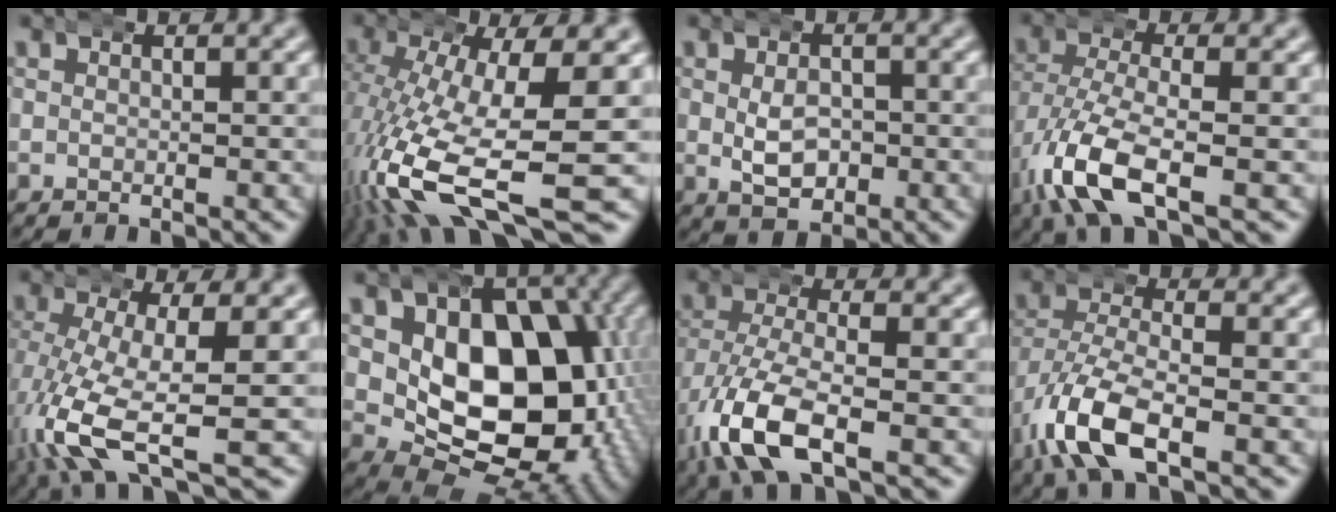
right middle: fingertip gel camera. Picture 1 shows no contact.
{"total": 10.5, "force": [-4.3, 3.5, 8.9], "torque": [-0.174, -0.044, -0.046]}
{"total": 3.7, "force": [-0.5, 2.4, 2.8], "torque": [-0.041, -0.015, -0.005]}
{"total": 6.5, "force": [-2.1, 2.9, 5.4], "torque": [-0.129, -0.026, -0.028]}
{"total": 6.7, "force": [-2.2, 2.0, 6.0], "torque": [-0.126, -0.032, -0.022]}
{"total": 18.1, "force": [0.4, 13.0, 12.5], "torque": [-0.202, -0.047, 0.014]}
{"total": 6.6, "force": [-2.2, 3.0, 5.4], "torque": [-0.130, -0.027, -0.029]}
{"total": 5.9, "force": [-2.2, 2.7, 4.7], "torque": [-0.117, -0.024, -0.032]}